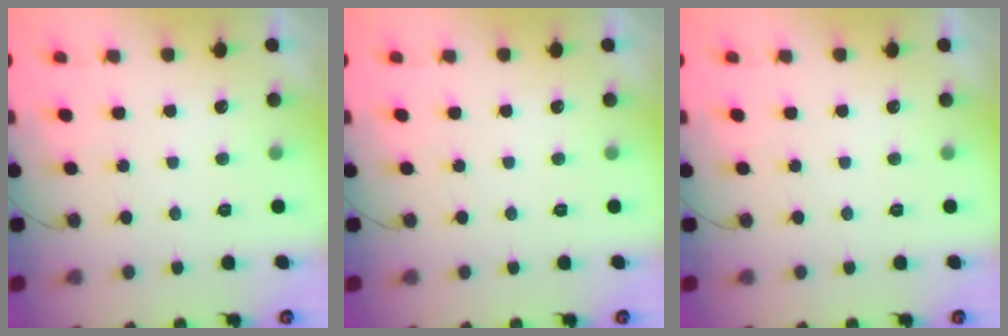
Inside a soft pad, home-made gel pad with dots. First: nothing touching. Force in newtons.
{"total": 0.0}
{"total": 0.0}